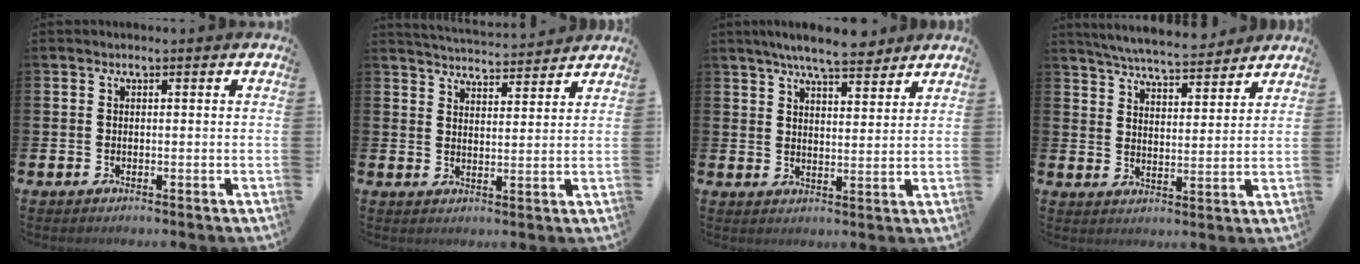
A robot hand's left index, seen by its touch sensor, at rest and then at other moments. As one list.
[{"total": 4.6, "force": [4.6, 0.2, 0.0], "torque": [-0.012, -0.033, 0.081]}, {"total": 7.1, "force": [6.5, 1.2, 2.6], "torque": [-0.055, -0.023, 0.116]}, {"total": 6.3, "force": [6.2, 0.5, 1.4], "torque": [-0.043, -0.036, 0.109]}]